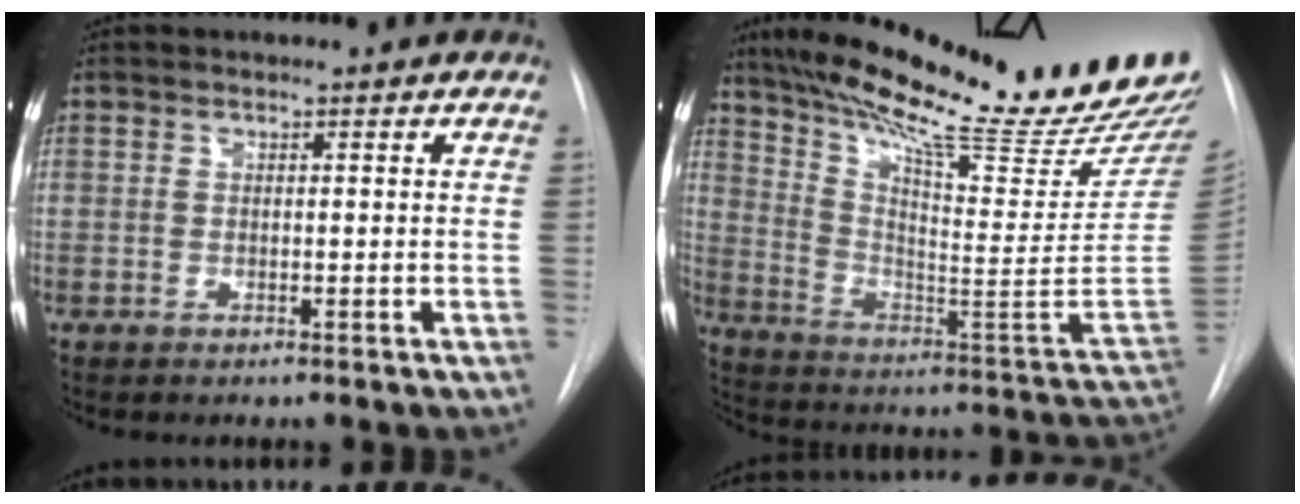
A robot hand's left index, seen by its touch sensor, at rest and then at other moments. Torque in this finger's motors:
{"motor_torque": [0.84, -1.30, 0.10, 0.08]}